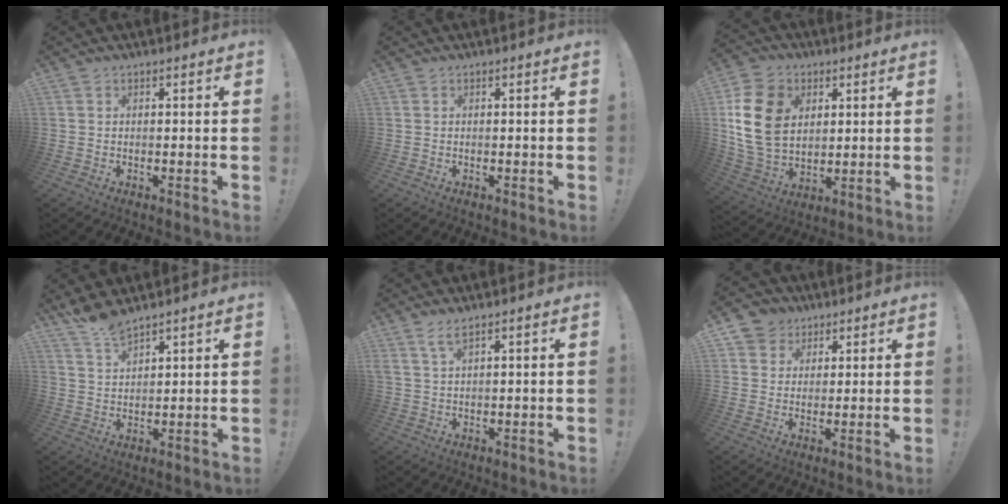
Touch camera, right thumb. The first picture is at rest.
{"total": 0.0}
{"total": 17.8, "force": [4.6, 13.8, 10.3], "torque": [-0.204, -0.015, 0.089]}
{"total": 6.2, "force": [5.7, 0.9, 2.2], "torque": [-0.051, -0.036, 0.105]}
{"total": 3.5, "force": [2.4, 0.4, 2.6], "torque": [-0.053, -0.004, 0.042]}
{"total": 6.2, "force": [2.9, 5.4, 0.7], "torque": [-0.016, -0.016, 0.060]}